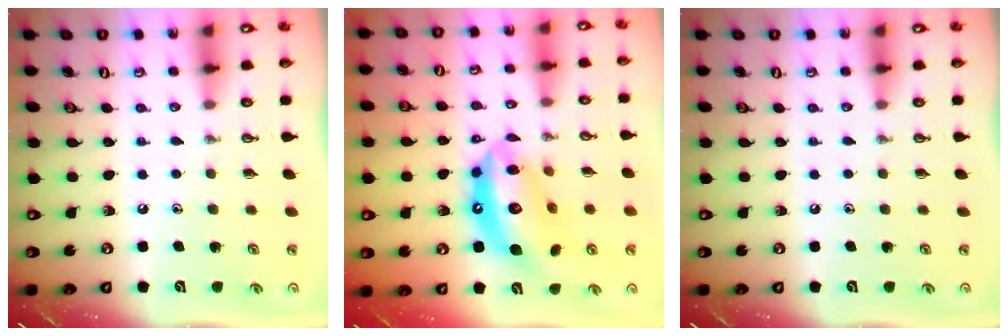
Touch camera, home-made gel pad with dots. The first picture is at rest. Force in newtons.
{"total": 16.7, "press": 16.6, "slide": 1.9}
{"total": 0.0}